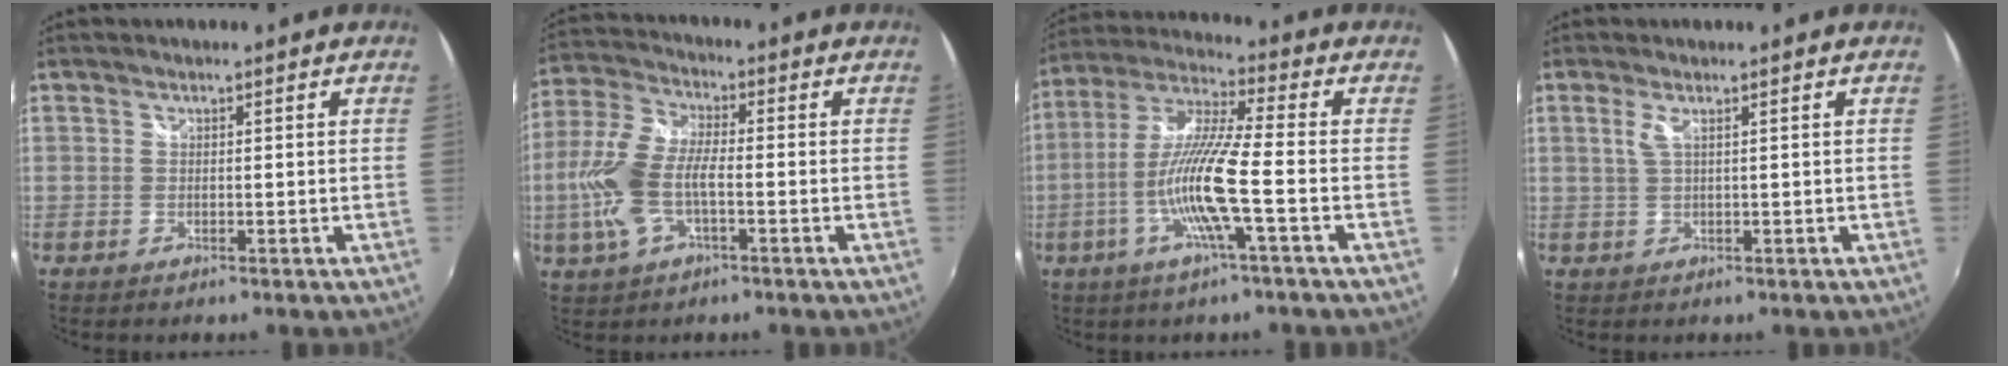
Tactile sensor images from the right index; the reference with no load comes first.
{"total": 11.5, "force": [-2.7, 4.6, 10.2], "torque": [-0.231, 0.002, -0.055]}
{"total": 12.9, "force": [-4.3, 0.0, 12.2], "torque": [-0.238, -0.005, -0.083]}
{"total": 1.7, "force": [0.4, -0.2, 1.6], "torque": [-0.031, 0.000, 0.008]}